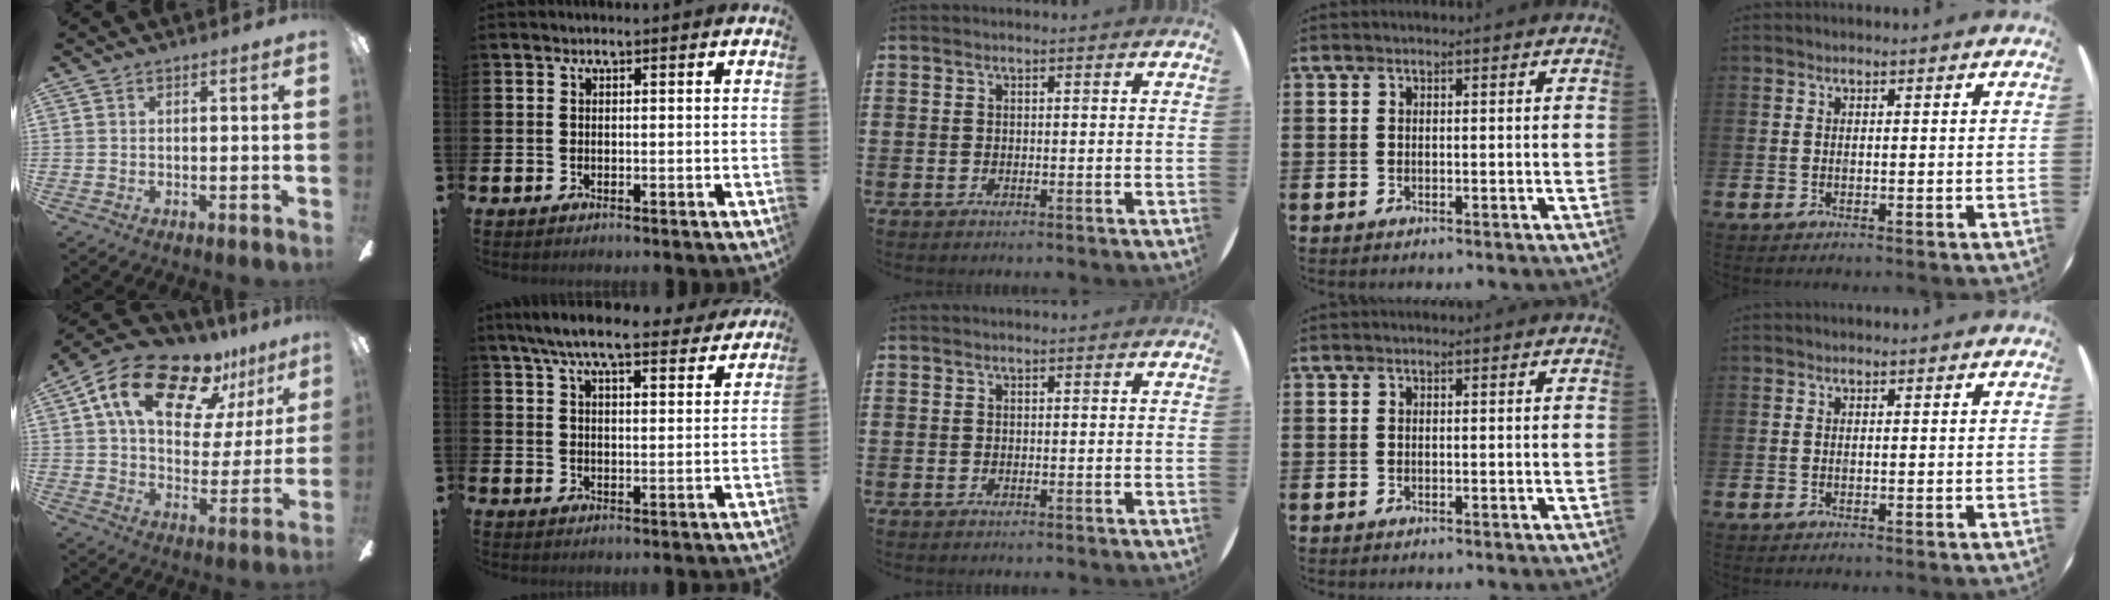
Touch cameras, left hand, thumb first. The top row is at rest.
{"thumb": {"total": 19.4, "force": [12.1, 9.7, 11.6], "torque": [-0.194, -0.067, 0.207]}, "index": {"total": 8.0, "force": [7.3, 1.2, 3.1], "torque": [-0.071, -0.035, 0.129]}}